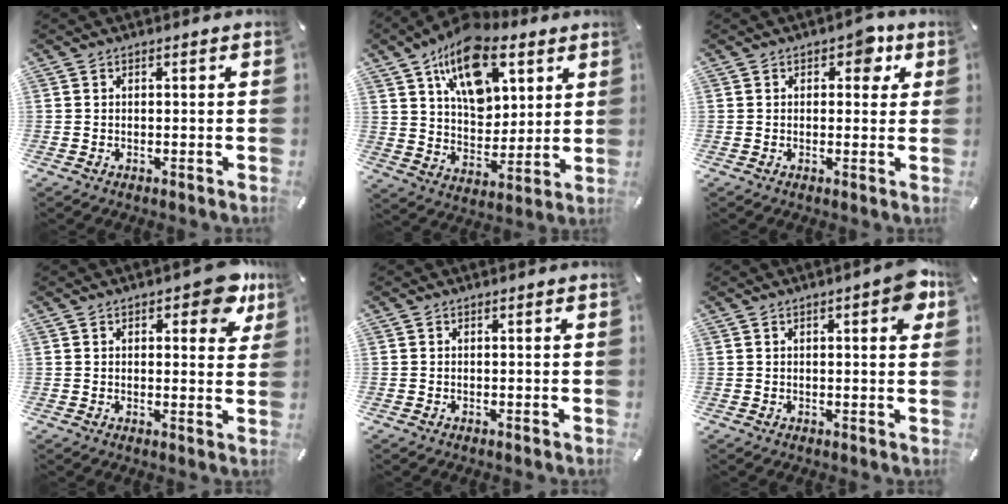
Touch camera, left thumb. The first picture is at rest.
{"total": 17.3, "force": [9.7, 10.8, 9.6], "torque": [-0.152, -0.046, 0.173]}
{"total": 4.8, "force": [2.0, 3.1, 3.1], "torque": [-0.021, -0.006, 0.024]}
{"total": 9.4, "force": [5.1, 4.0, 6.8], "torque": [-0.075, -0.023, 0.082]}
{"total": 0.0}
{"total": 5.9, "force": [2.1, 2.0, 5.2], "torque": [-0.067, -0.002, 0.030]}